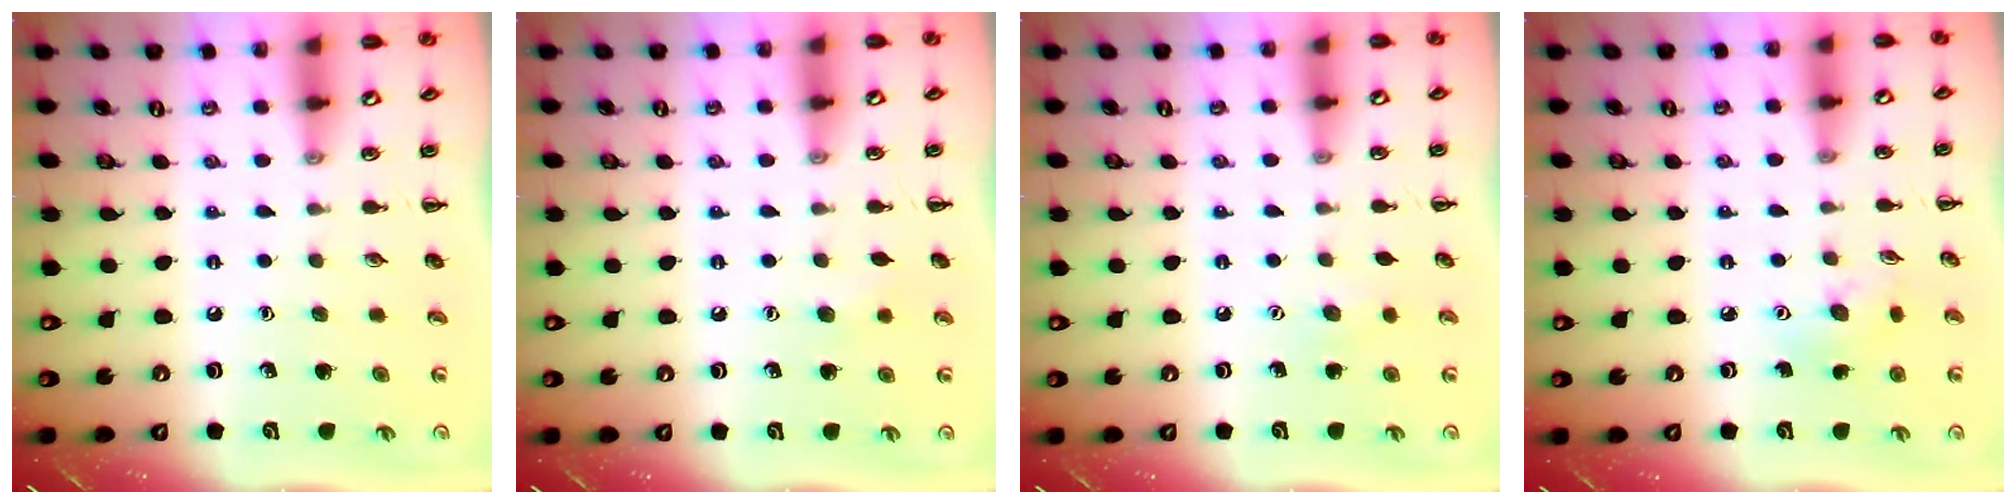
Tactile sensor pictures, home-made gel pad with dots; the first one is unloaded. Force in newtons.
{"total": 5.1, "press": 4.9, "slide": 1.3}
{"total": 4.8, "press": 4.7, "slide": 1.2}
{"total": 3.3, "press": 3.2, "slide": 0.9}